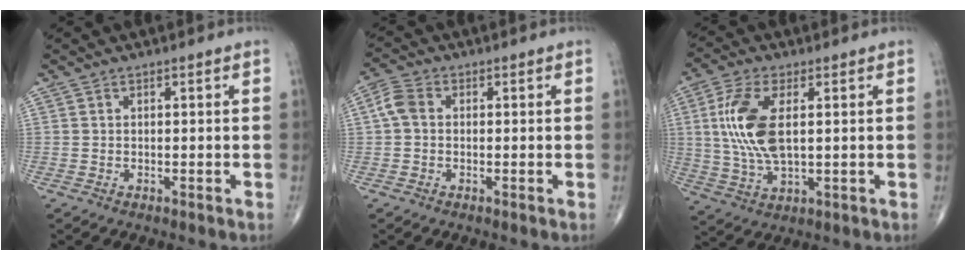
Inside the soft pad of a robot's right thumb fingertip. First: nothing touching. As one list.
[{"total": 4.0, "force": [0.1, 2.9, 2.7], "torque": [-0.059, 0.013, -0.004]}, {"total": 12.0, "force": [2.0, 5.4, 10.5], "torque": [-0.234, -0.006, 0.043]}]